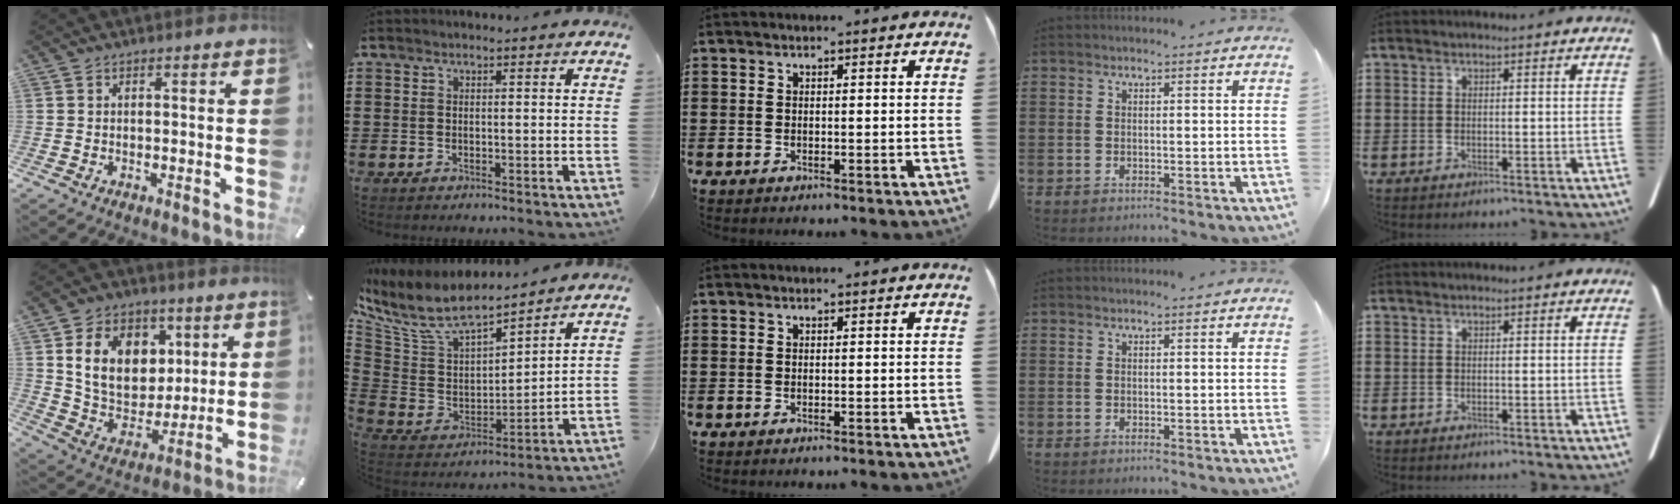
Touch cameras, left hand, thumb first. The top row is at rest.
{"thumb": {"total": 15.8, "force": [5.6, 12.4, 8.0], "torque": [-0.140, -0.011, 0.112]}, "index": {"total": 9.5, "force": [8.1, 2.8, 4.3], "torque": [-0.119, -0.052, 0.141]}}